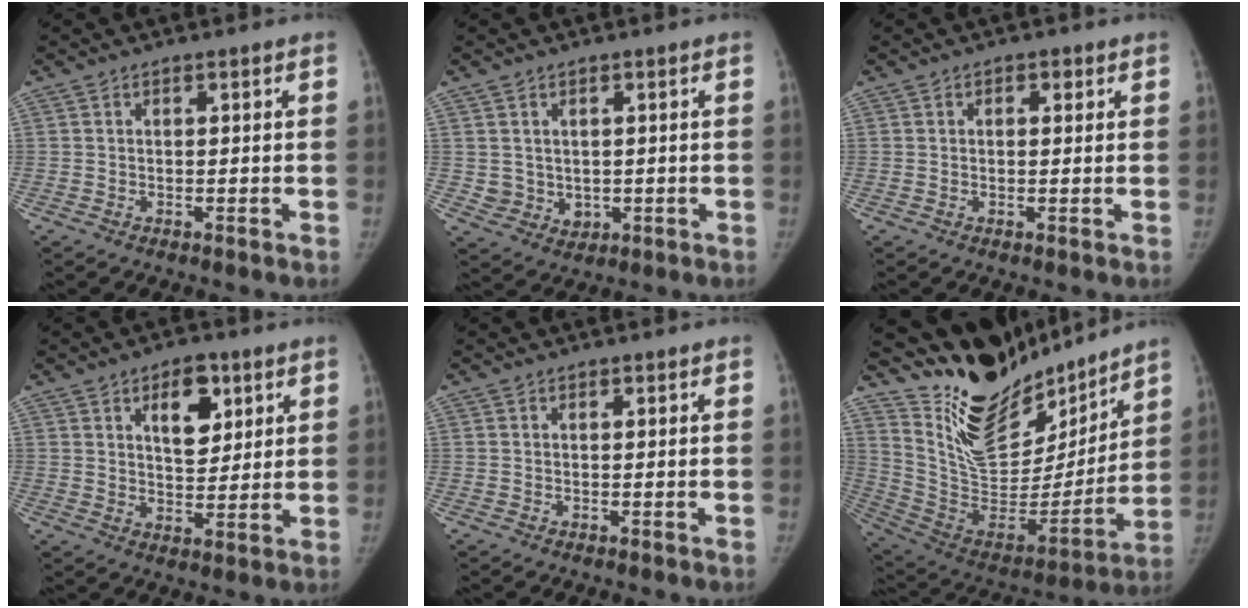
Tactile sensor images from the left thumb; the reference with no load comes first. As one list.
[{"total": 4.7, "force": [0.7, 4.4, 1.6], "torque": [-0.008, -0.007, 0.025]}, {"total": 1.5, "force": [0.7, 1.1, 0.9], "torque": [0.003, 0.001, 0.004]}, {"total": 8.4, "force": [3.9, 4.8, 5.6], "torque": [-0.048, -0.020, 0.060]}, {"total": 0.0}, {"total": 24.1, "force": [20.0, 9.7, 9.2], "torque": [-0.115, -0.120, 0.341]}]